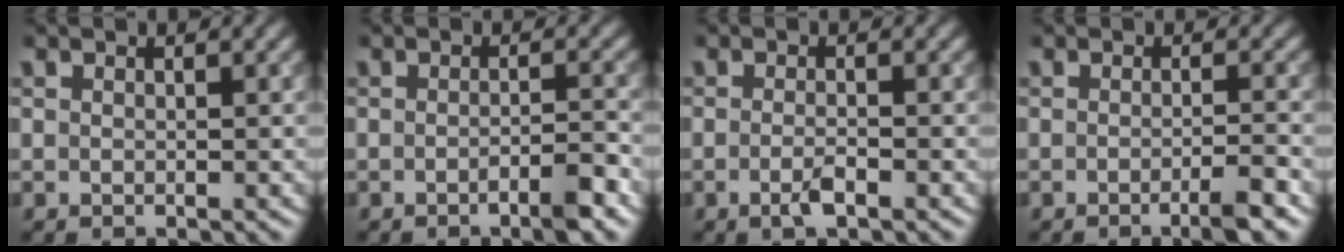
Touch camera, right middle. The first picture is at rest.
{"total": 2.6, "force": [-1.3, 0.5, 2.2], "torque": [-0.029, 0.004, -0.024]}
{"total": 1.6, "force": [-0.8, 0.4, 1.3], "torque": [-0.025, -0.002, -0.018]}
{"total": 2.9, "force": [-1.4, 0.5, 2.5], "torque": [-0.031, -0.002, -0.030]}